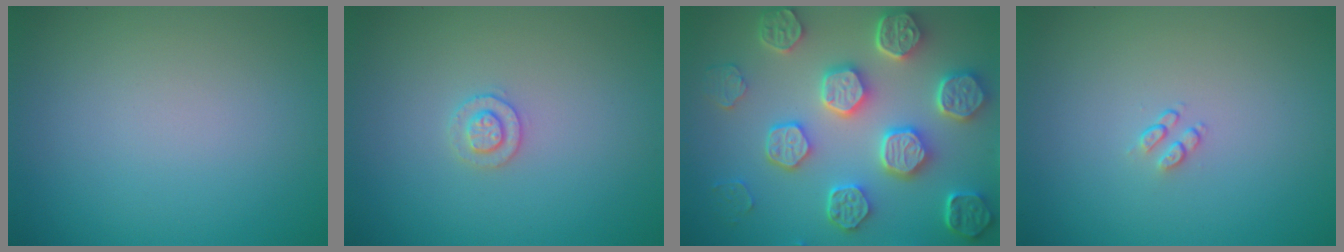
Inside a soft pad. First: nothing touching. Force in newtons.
{"total": 1.5, "press": 1.5, "slide": 0.1}
{"total": 8.2, "press": 6.5, "slide": 5.0}
{"total": 0.9, "press": 0.6, "slide": 0.7}